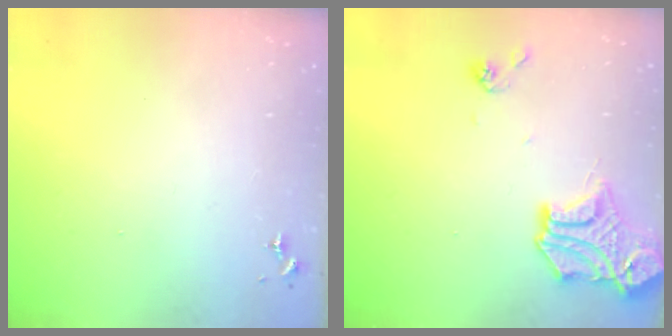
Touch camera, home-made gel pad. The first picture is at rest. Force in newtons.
{"total": 15.8, "press": 15.8, "slide": 1.5}